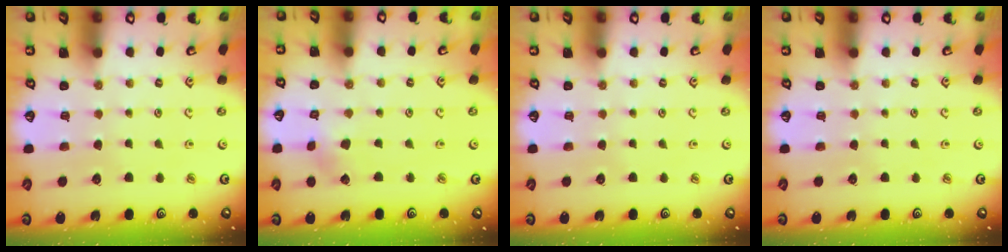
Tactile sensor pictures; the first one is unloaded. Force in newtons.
{"total": 2.6, "press": 2.6, "slide": 0.3}
{"total": 0.0}
{"total": 0.0}